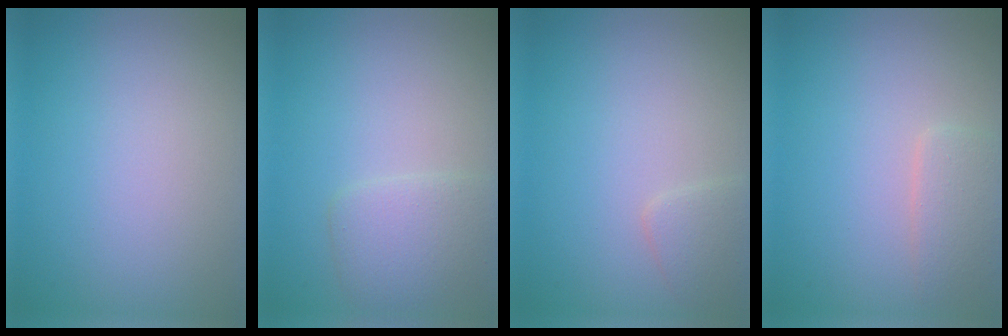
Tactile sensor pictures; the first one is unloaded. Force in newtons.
{"total": 2.7, "press": 2.7, "slide": 0.1}
{"total": 1.5, "press": 1.5, "slide": 0.0}
{"total": 2.0, "press": 2.0, "slide": 0.1}